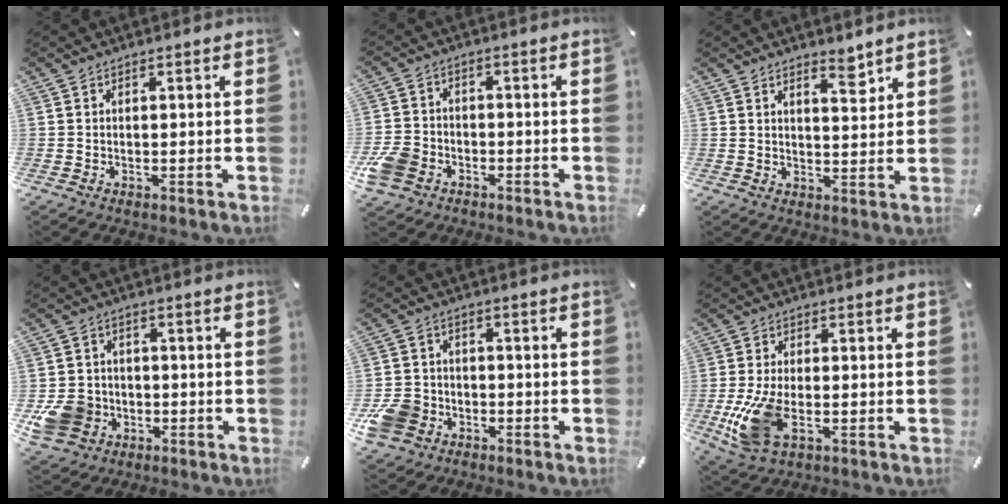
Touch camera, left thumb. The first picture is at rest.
{"total": 7.9, "force": [-3.9, 6.2, 3.2], "torque": [-0.077, 0.025, -0.073]}
{"total": 4.5, "force": [3.8, 1.4, 2.1], "torque": [-0.017, -0.032, 0.062]}
{"total": 10.0, "force": [-2.9, 8.7, 4.1], "torque": [-0.090, 0.023, -0.053]}
{"total": 9.1, "force": [-4.0, 7.4, 3.5], "torque": [-0.089, 0.033, -0.075]}
{"total": 11.9, "force": [-2.8, 6.2, 9.7], "torque": [-0.221, -0.015, -0.047]}